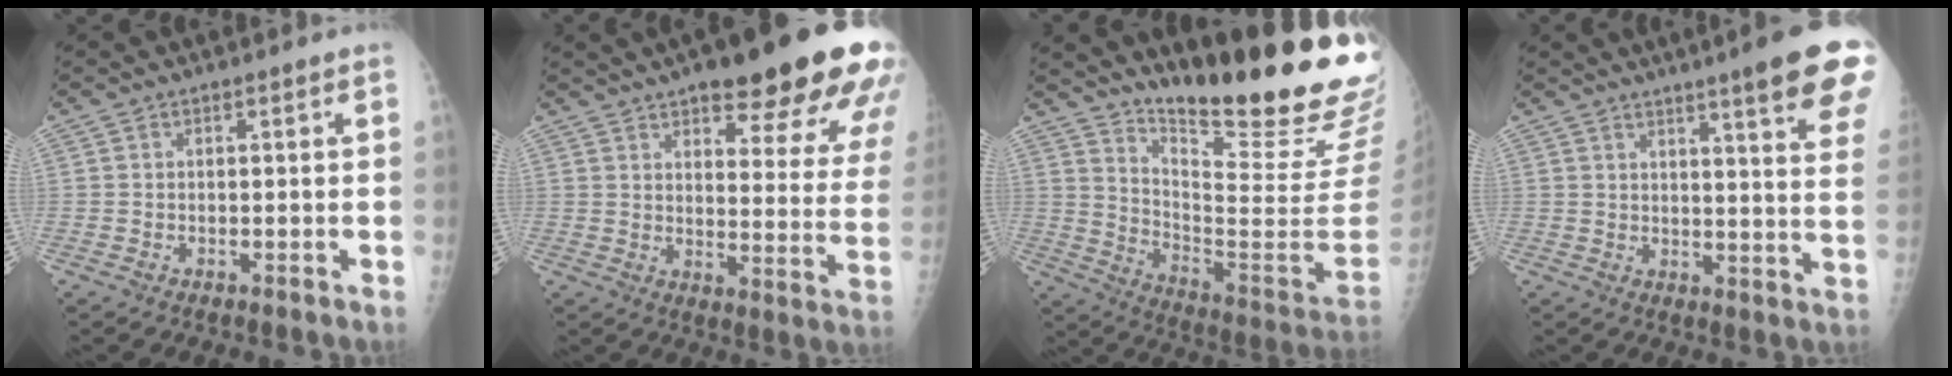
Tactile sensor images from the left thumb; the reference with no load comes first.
{"total": 25.2, "force": [16.6, 6.8, 17.7], "torque": [-0.187, -0.055, 0.203]}
{"total": 28.3, "force": [21.6, 4.6, 17.8], "torque": [-0.245, -0.164, 0.308]}
{"total": 15.9, "force": [10.4, 1.4, 12.0], "torque": [-0.129, -0.042, 0.117]}